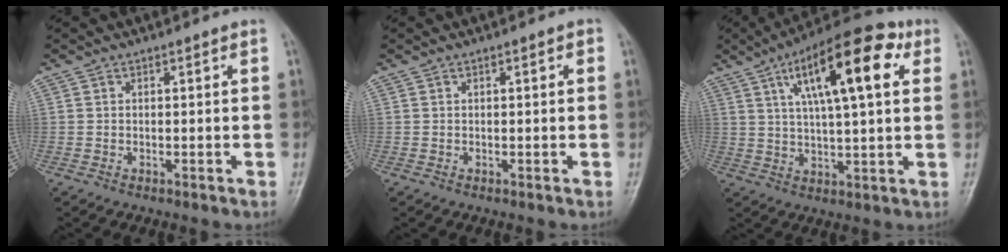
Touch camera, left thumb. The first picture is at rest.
{"total": 0.9, "force": [0.2, 0.3, 0.8], "torque": [-0.012, 0.002, 0.001]}
{"total": 18.0, "force": [6.9, 5.9, 15.6], "torque": [-0.224, 0.003, 0.102]}